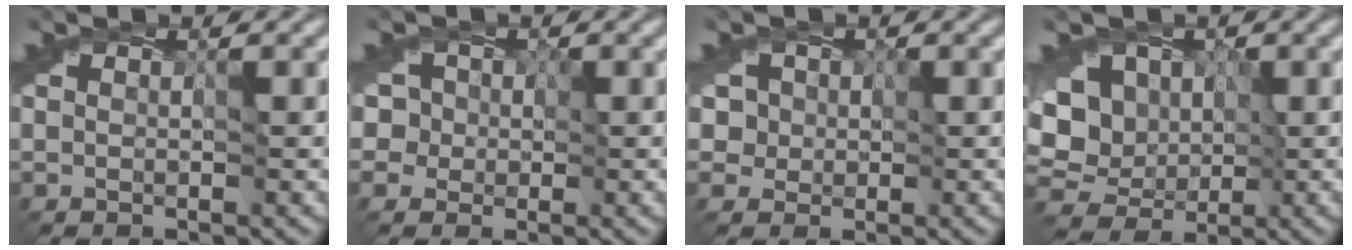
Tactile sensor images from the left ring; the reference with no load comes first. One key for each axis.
{"total": 3.7, "fx": -0.7, "fy": 3.6, "fz": 0.3, "tx": 0.018, "ty": 0.025, "tz": -0.040}
{"total": 2.8, "fx": 0.7, "fy": 2.7, "fz": 0.3, "tx": 0.013, "ty": 0.020, "tz": -0.007}
{"total": 7.5, "fx": 1.4, "fy": 6.4, "fz": 3.7, "tx": -0.059, "ty": 0.016, "tz": -0.001}